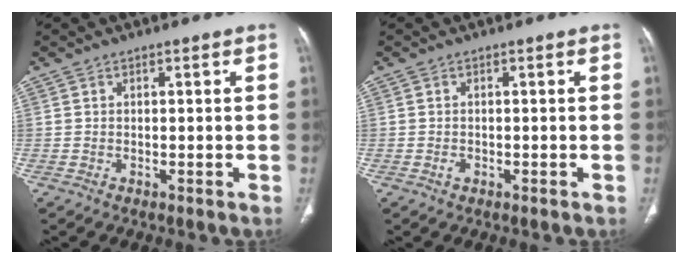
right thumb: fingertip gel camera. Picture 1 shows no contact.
{"total": 0.8, "force": [-0.4, 0.6, 0.5], "torque": [-0.010, 0.001, -0.005]}